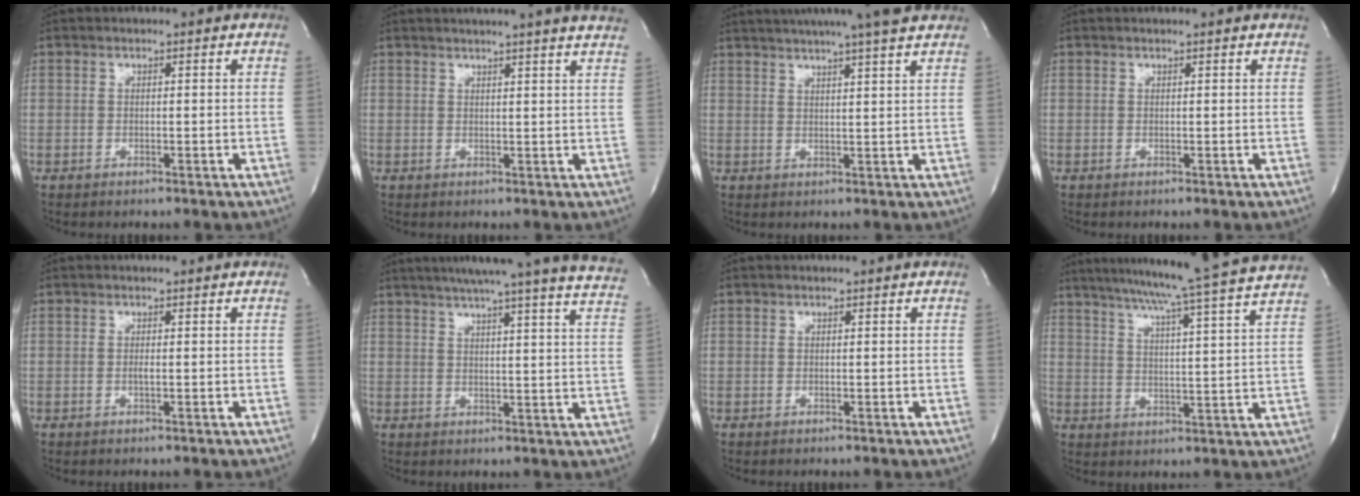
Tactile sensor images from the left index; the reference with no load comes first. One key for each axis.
{"total": 12.4, "fx": 11.0, "fy": -0.7, "fz": 5.6, "tx": -0.092, "ty": -0.016, "tz": 0.120}
{"total": 14.8, "fx": 12.7, "fy": -0.2, "fz": 7.5, "tx": -0.128, "ty": 0.015, "tz": 0.163}
{"total": 0.7, "fx": 0.6, "fy": -0.1, "fz": 0.3, "tx": -0.011, "ty": -0.001, "tz": 0.009}
{"total": 0.7, "fx": -0.5, "fy": 0.0, "fz": 0.6, "tx": -0.013, "ty": -0.005, "tz": -0.008}
{"total": 26.5, "fx": 23.3, "fy": -0.3, "fz": 12.5, "tx": -0.189, "ty": -0.058, "tz": 0.273}
{"total": 0.0}
{"total": 20.0, "fx": 17.3, "fy": -2.5, "fz": 9.8, "tx": -0.171, "ty": -0.033, "tz": 0.223}